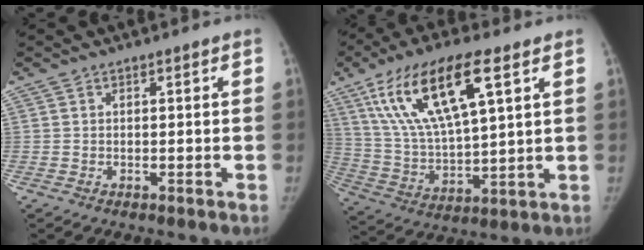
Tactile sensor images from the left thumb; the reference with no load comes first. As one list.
[{"total": 19.5, "force": [9.0, 6.4, 16.1], "torque": [-0.300, -0.016, 0.170]}]